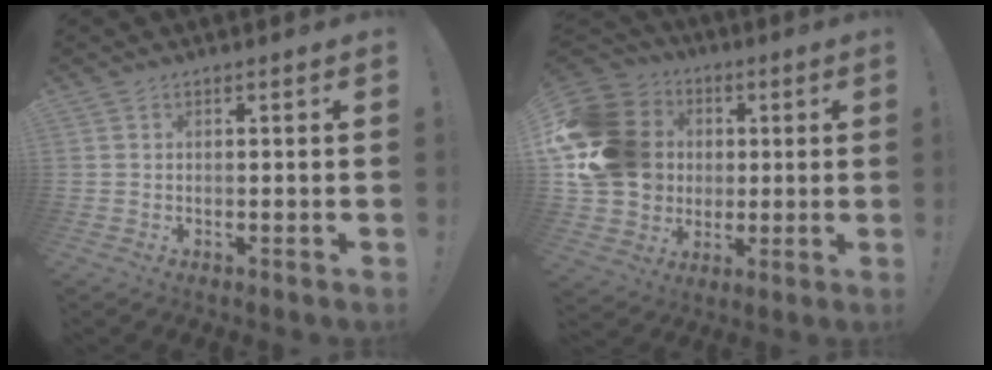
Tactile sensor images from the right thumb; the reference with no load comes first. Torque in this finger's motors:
{"motor_torque": [1.74, 1.75, 0.86, 0.28, 0.52]}